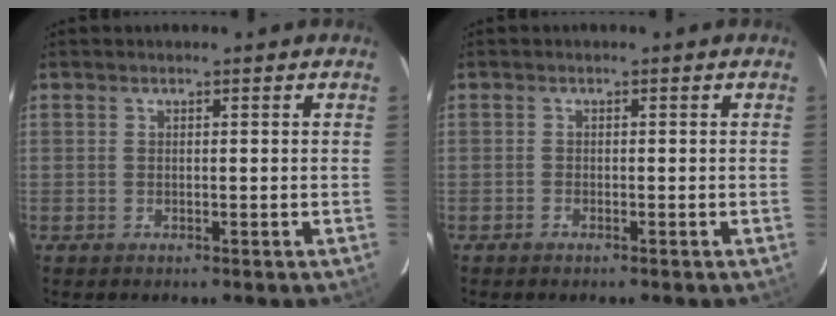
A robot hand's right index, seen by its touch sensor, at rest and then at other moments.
{"total": 0.8, "force": [-0.7, 0.4, 0.3], "torque": [-0.008, 0.000, -0.015]}